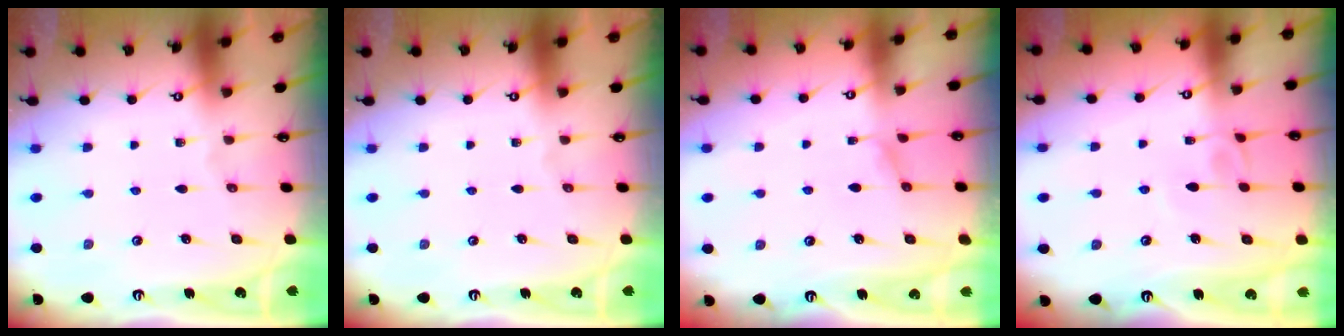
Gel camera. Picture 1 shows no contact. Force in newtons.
{"total": 0.0}
{"total": 1.0, "press": 0.8, "slide": 0.7}
{"total": 3.9, "press": 3.9, "slide": 0.1}